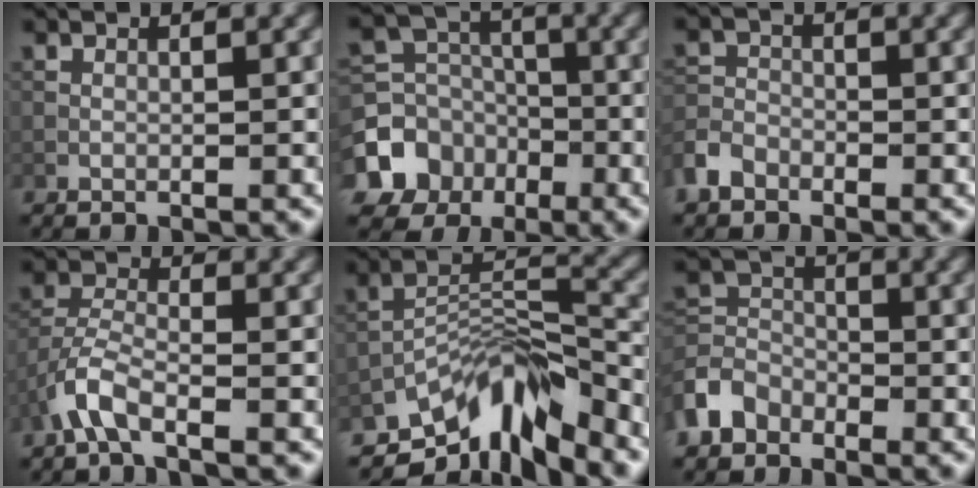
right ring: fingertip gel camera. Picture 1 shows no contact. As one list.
[{"total": 9.2, "force": [-4.3, 7.6, 2.7], "torque": [-0.063, -0.010, -0.093]}, {"total": 2.7, "force": [-1.6, 1.9, 1.1], "torque": [-0.025, 0.005, -0.047]}, {"total": 2.9, "force": [-1.6, 1.0, 2.2], "torque": [-0.052, 0.010, -0.045]}, {"total": 8.7, "force": [-6.2, 3.2, 5.1], "torque": [-0.080, -0.002, -0.123]}, {"total": 3.8, "force": [-2.3, 2.7, 1.3], "torque": [-0.031, 0.005, -0.061]}]